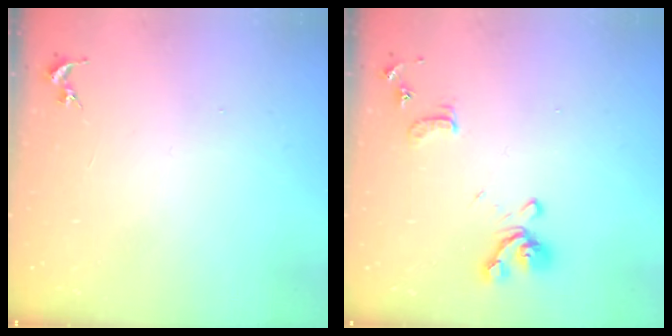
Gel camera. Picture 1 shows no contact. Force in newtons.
{"total": 12.8, "press": 12.7, "slide": 1.4}